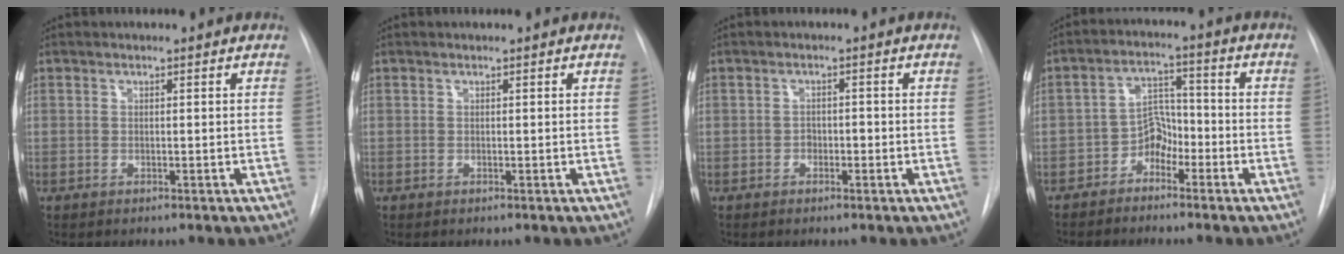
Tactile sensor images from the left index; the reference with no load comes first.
{"total": 0.0}
{"total": 1.4, "force": [-0.9, 1.0, 0.6], "torque": [-0.005, 0.003, -0.016]}
{"total": 5.0, "force": [-3.4, 3.0, 2.2], "torque": [-0.032, 0.012, -0.068]}